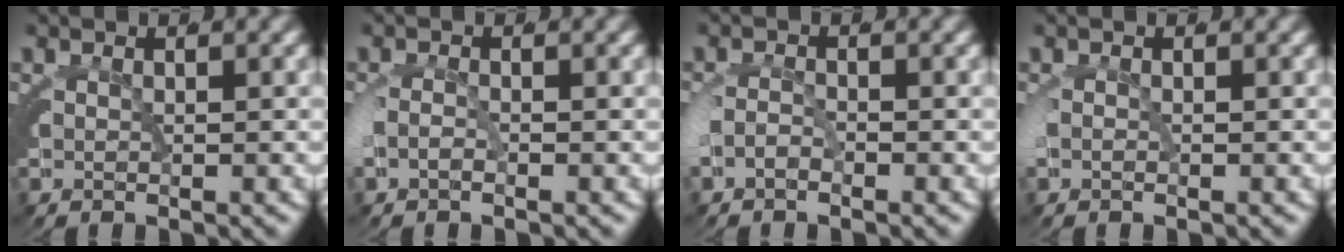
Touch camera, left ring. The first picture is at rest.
{"total": 1.7, "force": [-1.0, 1.4, 0.4], "torque": [-0.029, -0.006, -0.018]}
{"total": 2.3, "force": [-1.4, 1.7, 0.1], "torque": [-0.024, -0.007, -0.026]}
{"total": 1.0, "force": [-0.5, 0.9, 0.2], "torque": [-0.022, -0.007, -0.006]}